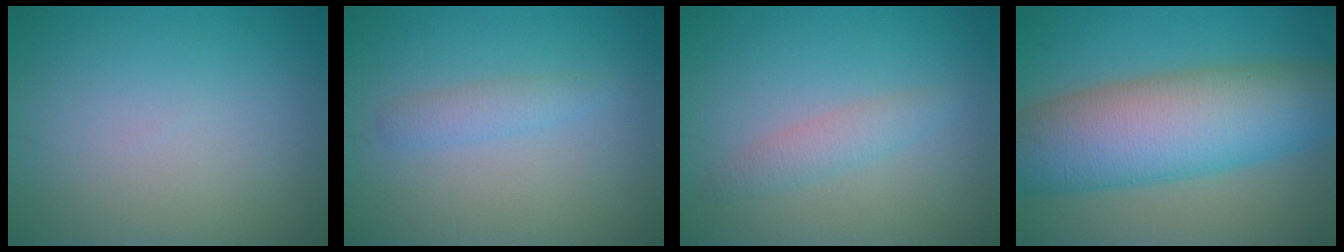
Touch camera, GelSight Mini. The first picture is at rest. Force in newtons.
{"total": 1.6, "press": 1.6, "slide": 0.2}
{"total": 1.8, "press": 1.8, "slide": 0.0}
{"total": 11.6, "press": 11.6, "slide": 0.1}